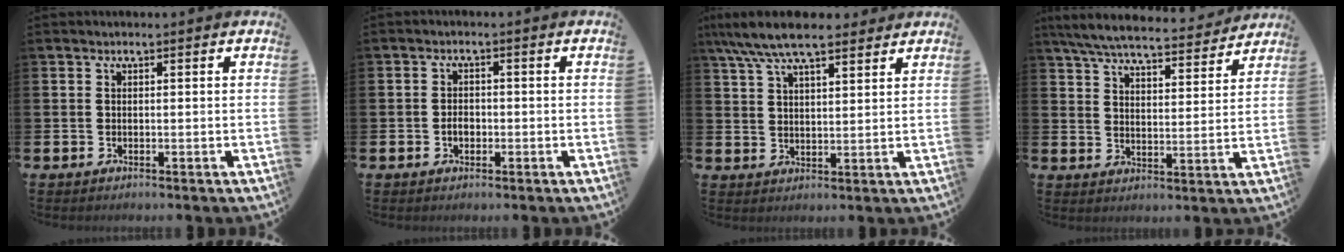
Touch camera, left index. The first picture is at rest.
{"total": 2.0, "force": [-0.5, 1.4, 1.3], "torque": [-0.014, 0.001, -0.014]}
{"total": 7.9, "force": [7.0, 1.8, 3.3], "torque": [-0.090, -0.016, 0.129]}
{"total": 7.1, "force": [6.7, 1.0, 2.1], "torque": [-0.065, -0.043, 0.117]}